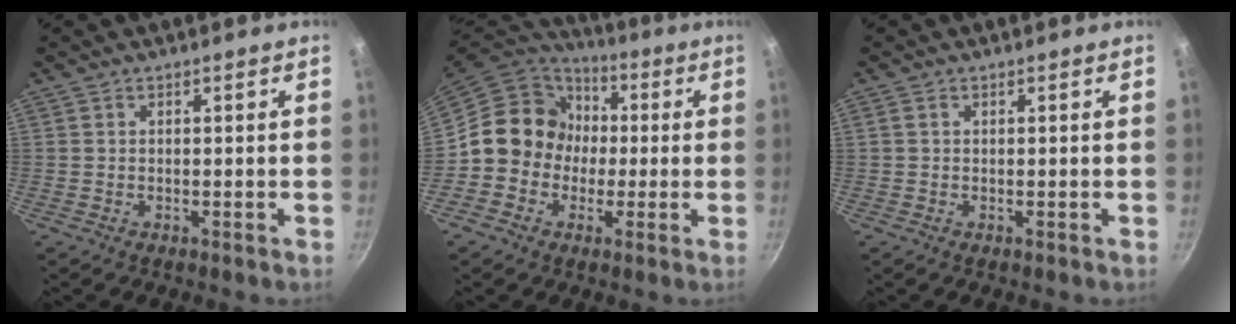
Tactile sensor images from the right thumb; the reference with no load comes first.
{"total": 13.6, "force": [-0.3, 12.6, 5.3], "torque": [-0.039, 0.035, -0.022]}
{"total": 0.7, "force": [0.2, 0.6, 0.4], "torque": [-0.006, 0.004, 0.002]}